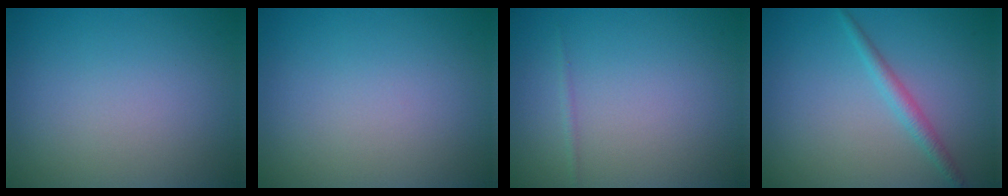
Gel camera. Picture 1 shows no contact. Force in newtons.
{"total": 0.0}
{"total": 0.5, "press": 0.5, "slide": 0.0}
{"total": 1.7, "press": 1.7, "slide": 0.0}